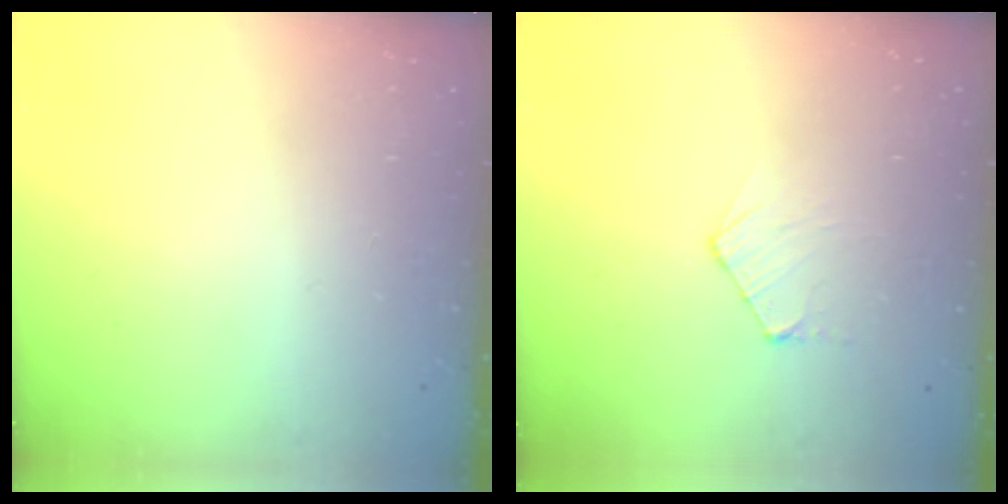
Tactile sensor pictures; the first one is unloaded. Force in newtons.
{"total": 4.8, "press": 4.7, "slide": 0.5}